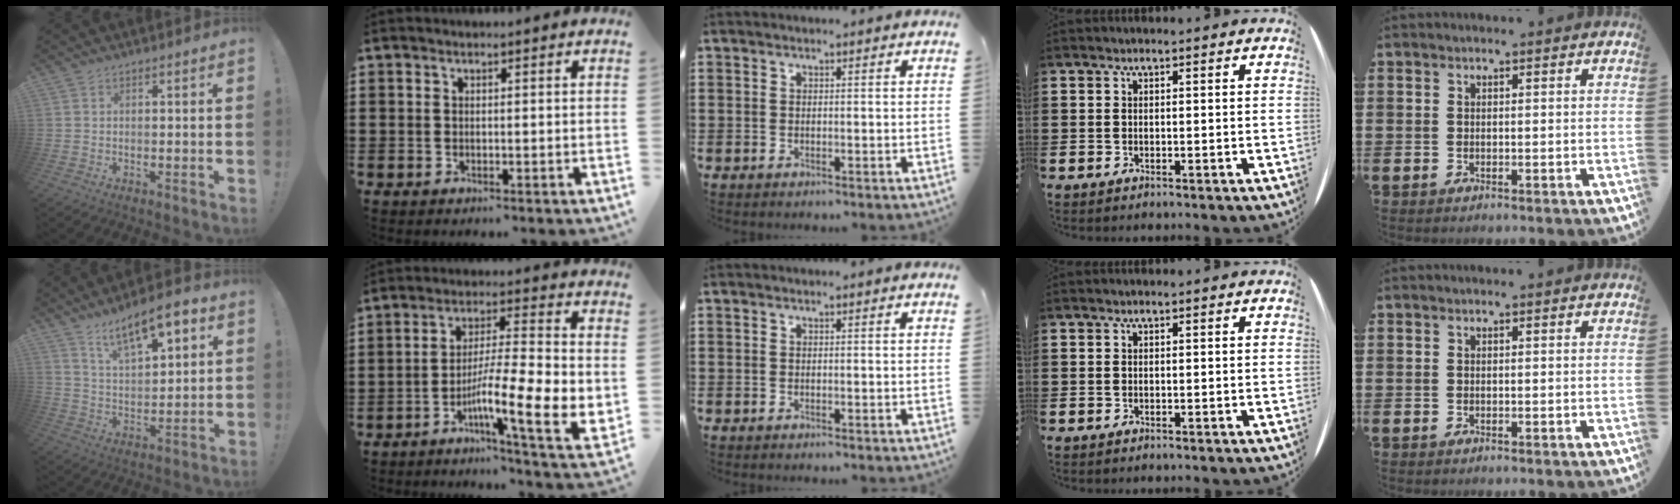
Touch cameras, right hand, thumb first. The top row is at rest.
{"thumb": {"total": 12.9, "force": [8.1, 4.8, 8.8], "torque": [-0.130, -0.049, 0.134]}, "index": {"total": 12.1, "force": [-3.5, 2.0, 11.4], "torque": [-0.199, -0.020, -0.068]}}